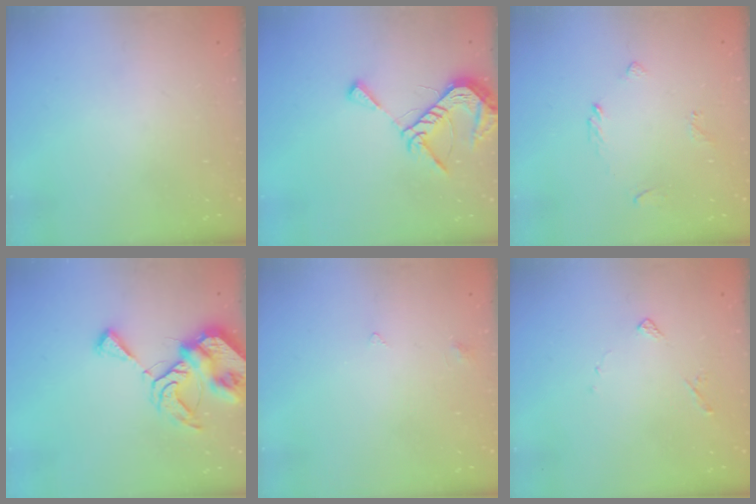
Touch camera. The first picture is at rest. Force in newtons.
{"total": 9.1, "press": 9.0, "slide": 1.0}
{"total": 2.8, "press": 2.7, "slide": 0.6}
{"total": 9.3, "press": 9.2, "slide": 1.2}
{"total": 2.5, "press": 2.4, "slide": 0.5}
{"total": 4.8, "press": 4.8, "slide": 0.6}